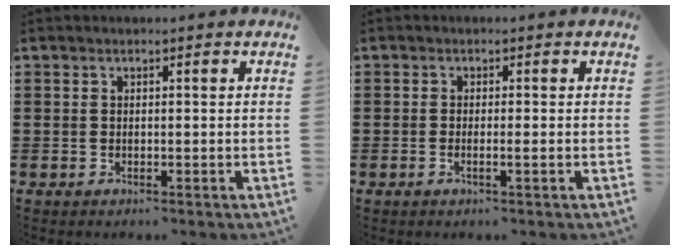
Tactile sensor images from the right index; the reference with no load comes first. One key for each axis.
{"total": 1.2, "fx": -0.4, "fy": 0.0, "fz": 1.1, "tx": -0.018, "ty": -0.004, "tz": -0.007}